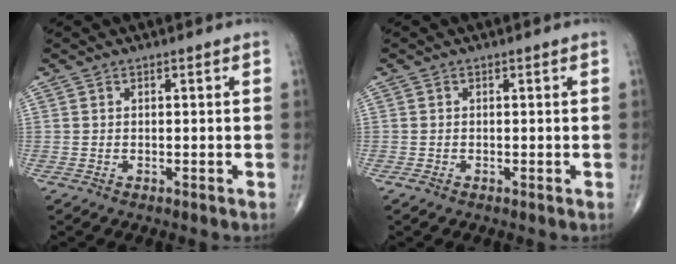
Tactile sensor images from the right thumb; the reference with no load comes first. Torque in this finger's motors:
{"motor_torque": [0.64, 0.73, -0.12, -0.24, 0.01]}